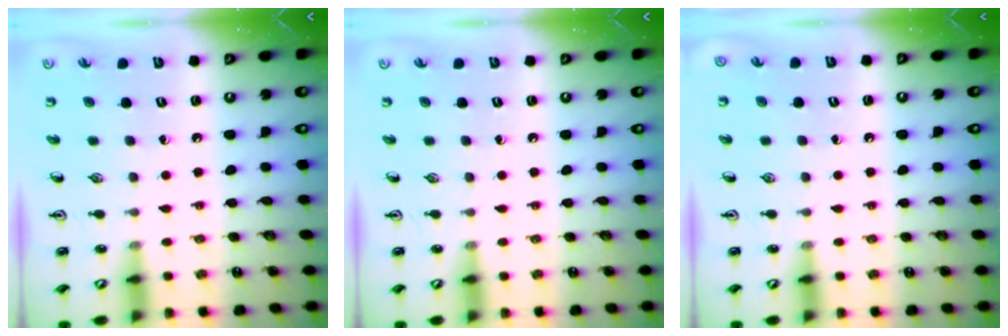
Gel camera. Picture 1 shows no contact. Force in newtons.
{"total": 0.0}
{"total": 0.0}